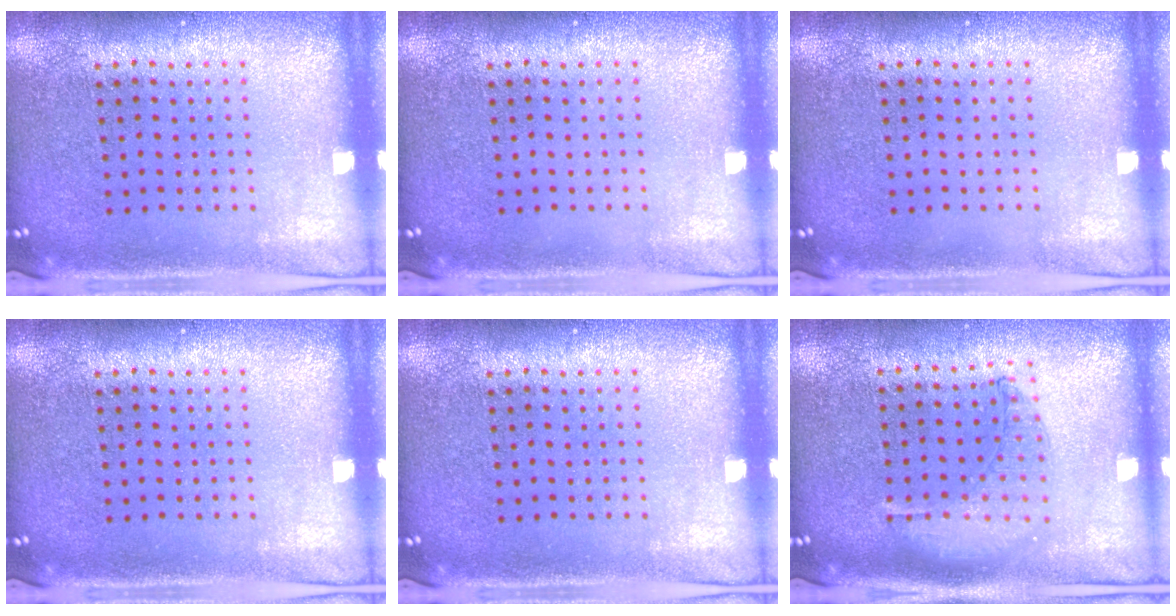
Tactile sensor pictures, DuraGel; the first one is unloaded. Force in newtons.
{"total": 0.0}
{"total": 0.0}
{"total": 0.0}
{"total": 0.0}
{"total": 1.0, "press": 1.0, "slide": 0.3}